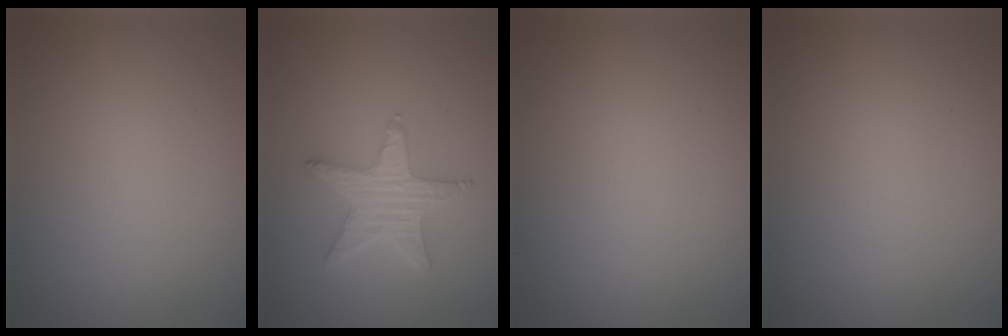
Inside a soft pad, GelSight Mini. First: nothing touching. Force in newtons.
{"total": 3.9, "press": 3.5, "slide": 1.6}
{"total": 0.0}
{"total": 0.0}